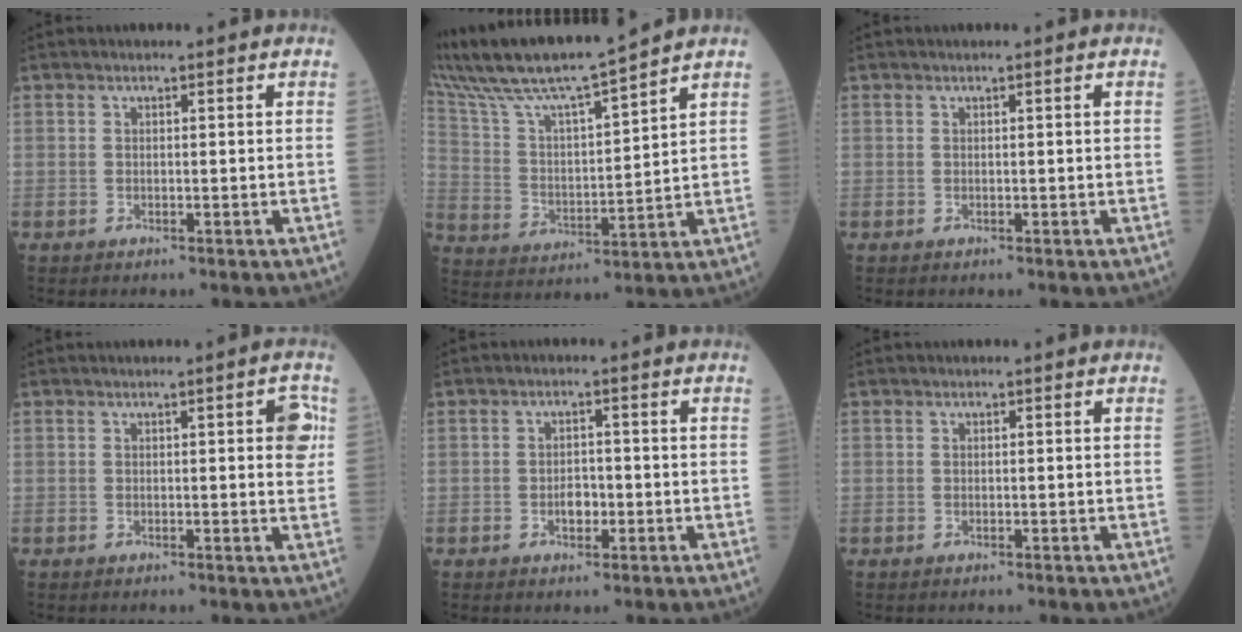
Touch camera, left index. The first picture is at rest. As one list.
[{"total": 14.2, "force": [12.5, -0.3, 6.8], "torque": [-0.138, 0.004, 0.235]}, {"total": 0.0}, {"total": 3.2, "force": [0.9, 0.6, 3.0], "torque": [-0.028, 0.004, 0.005]}, {"total": 2.6, "force": [-1.0, 1.5, 1.8], "torque": [-0.028, 0.002, -0.016]}, {"total": 0.0}]